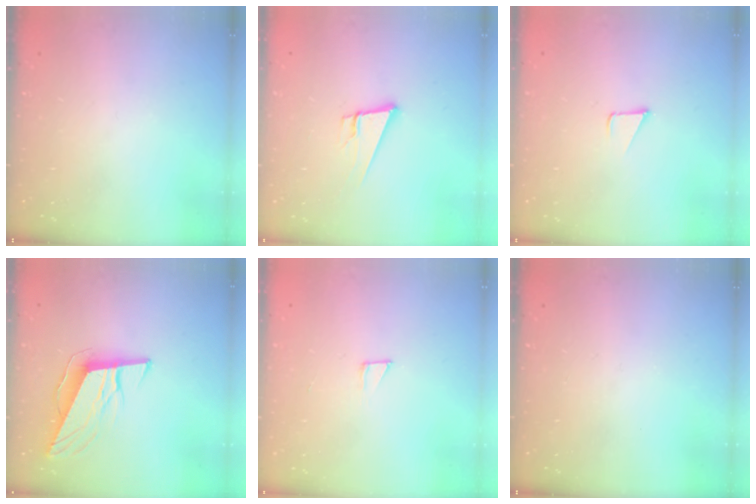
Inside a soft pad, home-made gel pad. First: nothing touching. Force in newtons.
{"total": 9.0, "press": 8.3, "slide": 3.3}
{"total": 1.7, "press": 1.7, "slide": 0.1}
{"total": 10.7, "press": 10.2, "slide": 3.3}
{"total": 2.6, "press": 2.6, "slide": 0.1}
{"total": 0.0}